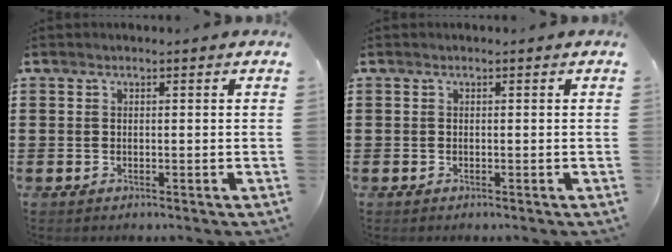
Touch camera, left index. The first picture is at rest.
{"total": 0.0}